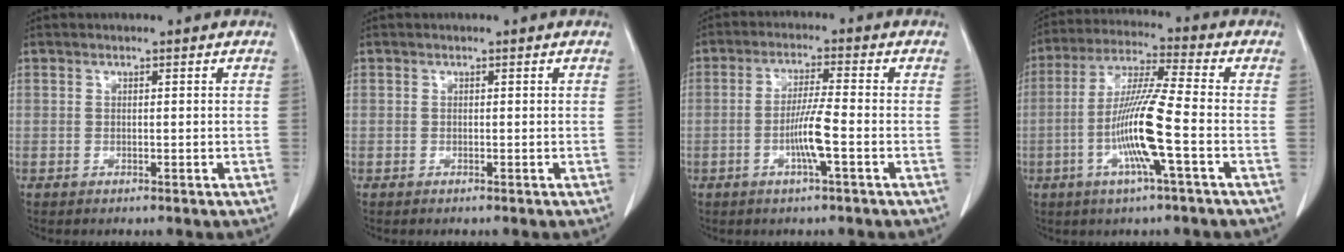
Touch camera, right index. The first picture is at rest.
{"total": 0.0}
{"total": 5.6, "force": [-1.8, -0.3, 5.3], "torque": [-0.104, -0.001, -0.034]}
{"total": 11.8, "force": [-3.2, -0.4, 11.3], "torque": [-0.222, -0.005, -0.068]}